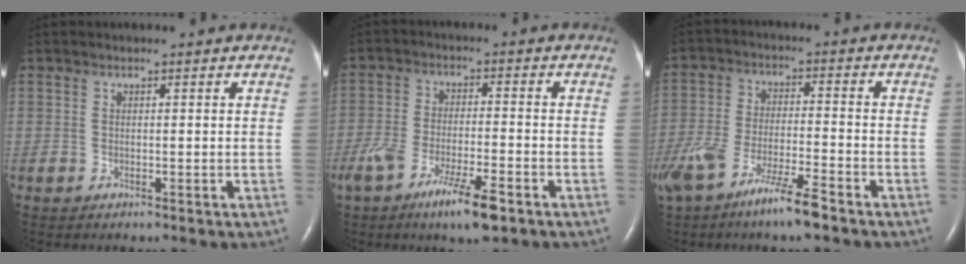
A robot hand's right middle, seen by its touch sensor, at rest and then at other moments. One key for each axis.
{"total": 9.6, "fx": -5.9, "fy": 1.4, "fz": 7.4, "tx": -0.145, "ty": -0.019, "tz": -0.101}
{"total": 11.1, "fx": -7.8, "fy": 1.2, "fz": 7.8, "tx": -0.164, "ty": -0.018, "tz": -0.144}